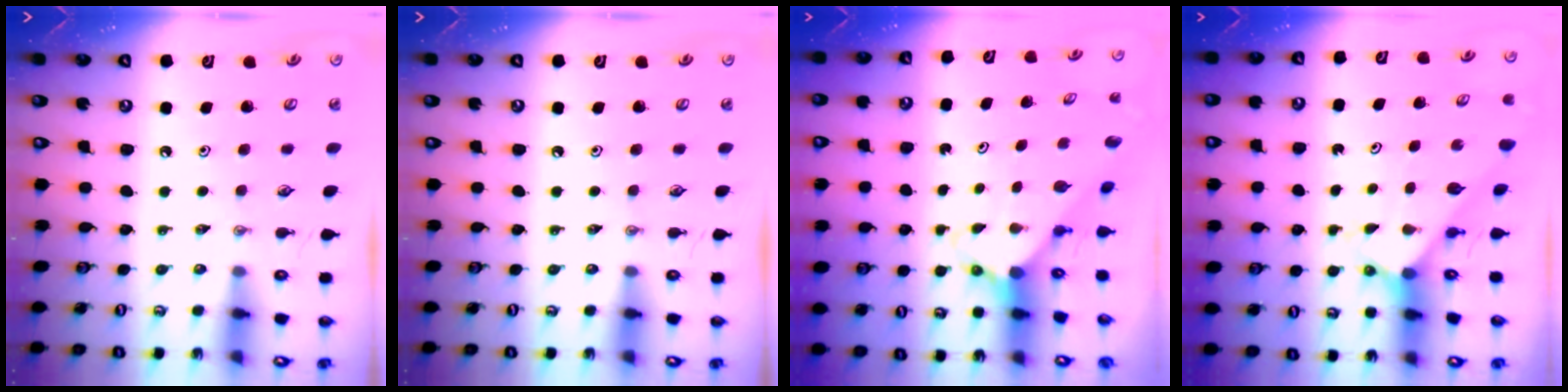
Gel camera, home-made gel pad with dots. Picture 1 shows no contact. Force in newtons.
{"total": 0.0}
{"total": 3.5, "press": 3.5, "slide": 0.2}
{"total": 2.3, "press": 2.3, "slide": 0.2}